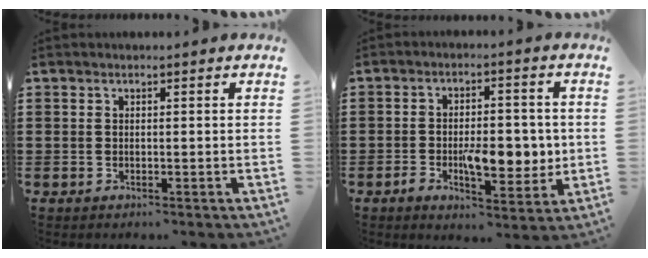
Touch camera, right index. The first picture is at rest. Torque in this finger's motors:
{"motor_torque": [0.71, -0.22, 0.29, 0.11]}